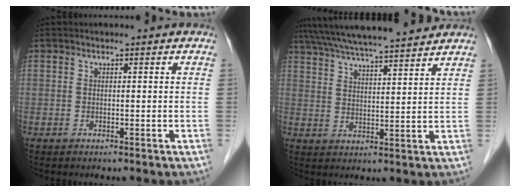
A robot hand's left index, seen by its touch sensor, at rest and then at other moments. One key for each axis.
{"total": 17.2, "fx": 15.3, "fy": 1.1, "fz": 7.9, "tx": -0.140, "ty": 0.034, "tz": 0.233}